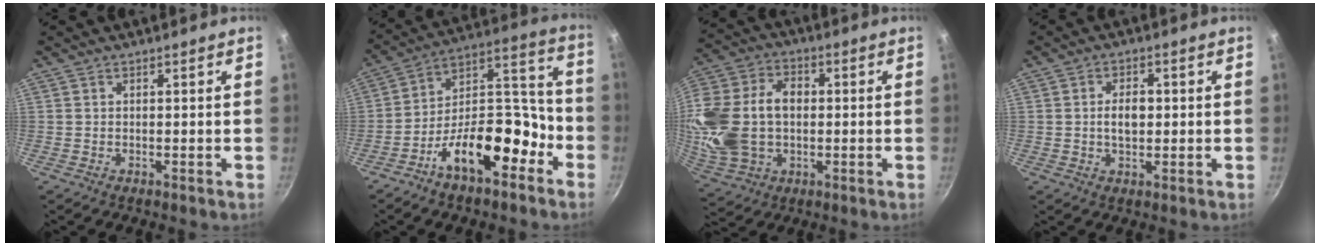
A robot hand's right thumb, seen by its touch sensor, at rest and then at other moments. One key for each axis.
{"total": 18.1, "fx": -9.3, "fy": 8.9, "fz": 12.7, "tx": -0.154, "ty": 0.098, "tz": -0.163}
{"total": 20.9, "fx": 0.2, "fy": 14.8, "fz": 14.8, "tx": -0.301, "ty": 0.029, "tz": 0.010}
{"total": 4.8, "fx": 0.2, "fy": 2.9, "fz": 3.8, "tx": -0.051, "ty": 0.006, "tz": -0.001}